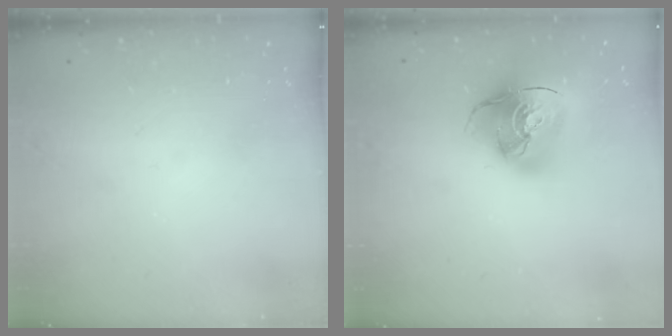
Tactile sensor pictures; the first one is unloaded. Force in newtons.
{"total": 16.9, "press": 16.8, "slide": 2.0}